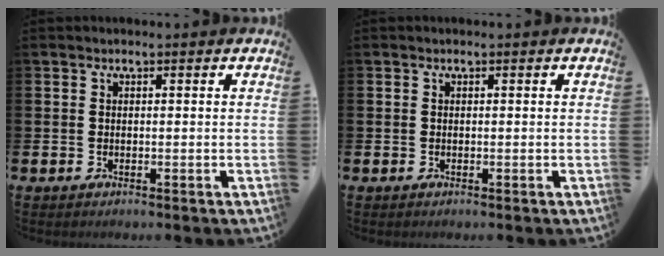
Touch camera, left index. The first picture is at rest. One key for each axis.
{"total": 0.0}